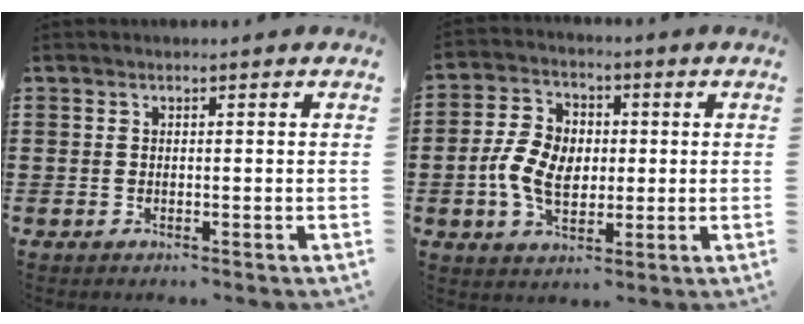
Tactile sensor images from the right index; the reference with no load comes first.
{"total": 7.9, "force": [-0.9, 5.6, 5.5], "torque": [-0.135, 0.008, -0.022]}